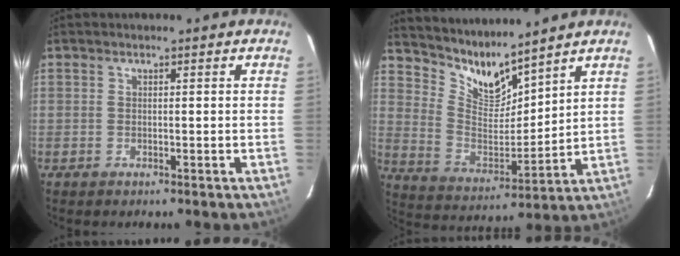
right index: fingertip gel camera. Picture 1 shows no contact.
{"total": 10.3, "force": [9.5, 1.9, 3.5], "torque": [-0.076, -0.022, 0.188]}